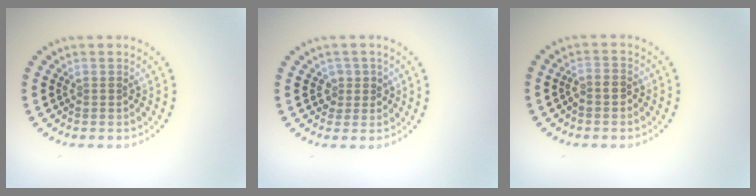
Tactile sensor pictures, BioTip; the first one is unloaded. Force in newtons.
{"total": 1.5, "press": 1.3, "slide": 0.7}
{"total": 1.2, "press": 0.9, "slide": 0.7}